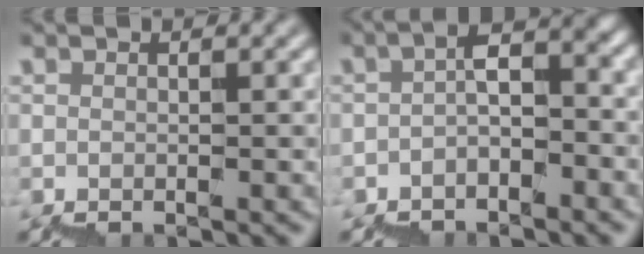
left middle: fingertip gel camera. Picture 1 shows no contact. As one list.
[{"total": 2.9, "force": [-1.2, 1.1, 2.4], "torque": [-0.041, 0.018, -0.021]}]